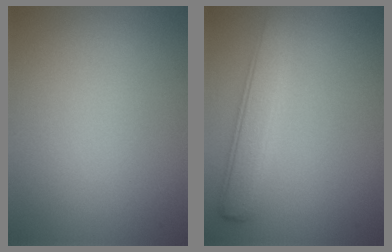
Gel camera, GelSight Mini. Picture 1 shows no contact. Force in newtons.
{"total": 4.3, "press": 4.3, "slide": 0.3}